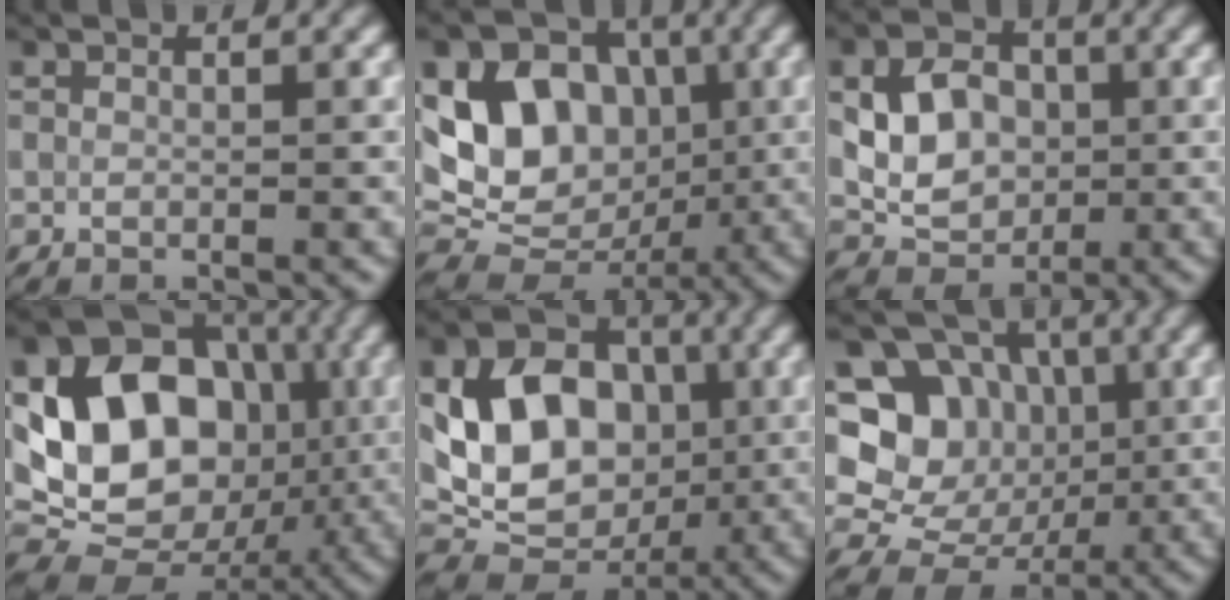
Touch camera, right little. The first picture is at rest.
{"total": 10.6, "force": [1.5, 8.7, 5.8], "torque": [-0.104, 0.015, 0.013]}
{"total": 5.1, "force": [0.4, 4.0, 3.1], "torque": [-0.060, 0.002, 0.009]}
{"total": 15.4, "force": [0.9, 12.2, 9.3], "torque": [-0.150, 0.004, 0.009]}
{"total": 10.3, "force": [0.7, 7.9, 6.5], "torque": [-0.121, -0.002, 0.015]}
{"total": 13.8, "force": [1.4, 12.6, 5.5], "torque": [-0.146, 0.041, 0.026]}